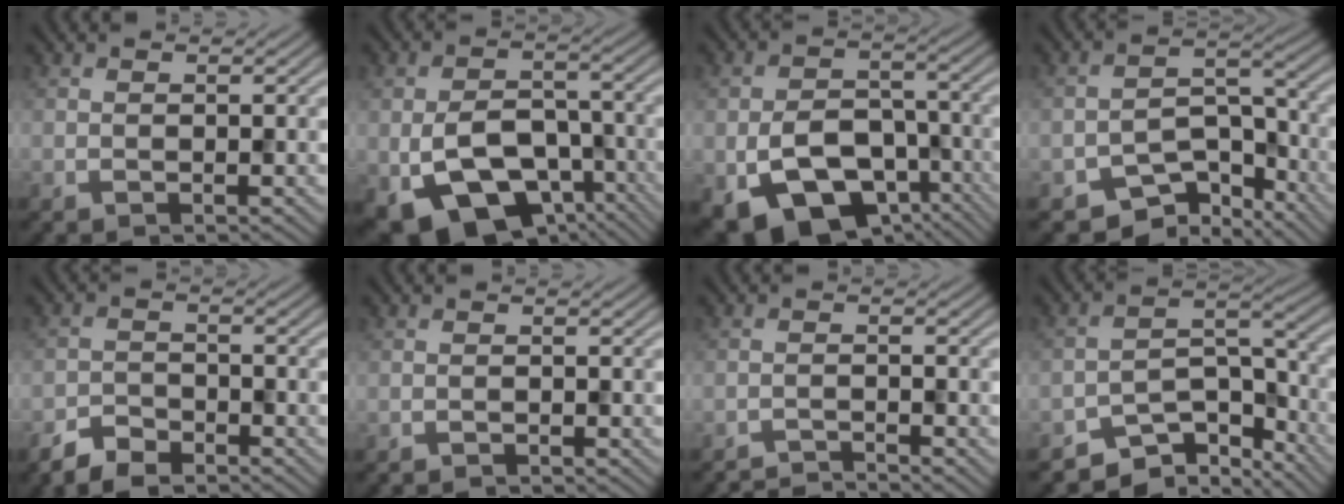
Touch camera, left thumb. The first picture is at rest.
{"total": 12.2, "force": [-5.2, 7.3, 8.2], "torque": [-0.168, -0.026, -0.082]}
{"total": 12.3, "force": [-5.8, 7.6, 7.7], "torque": [-0.156, -0.022, -0.096]}
{"total": 7.9, "force": [-5.8, 4.0, 3.6], "torque": [-0.047, -0.007, -0.103]}
{"total": 3.9, "force": [-3.4, 1.4, 1.3], "torque": [-0.024, -0.003, -0.072]}
{"total": 0.7, "force": [-0.7, -0.1, 0.1], "torque": [0.000, 0.001, -0.015]}
{"total": 2.7, "force": [-2.6, 0.1, 0.6], "torque": [-0.005, 0.002, -0.053]}
{"total": 8.7, "force": [-7.1, 3.3, 3.8], "torque": [-0.051, -0.004, -0.129]}